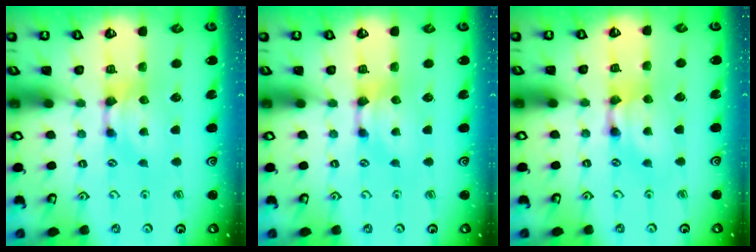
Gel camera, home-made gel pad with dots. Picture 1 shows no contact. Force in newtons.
{"total": 0.0}
{"total": 1.9, "press": 1.9, "slide": 0.1}